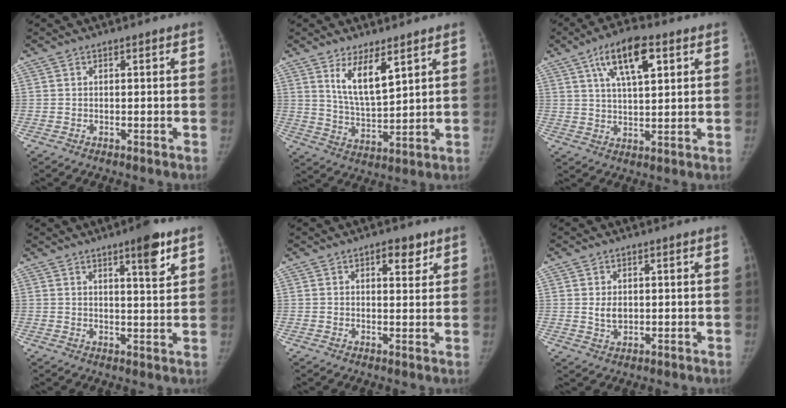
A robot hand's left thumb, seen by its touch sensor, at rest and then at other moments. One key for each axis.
{"total": 8.6, "fx": 4.9, "fy": 2.7, "fz": 6.6, "tx": -0.106, "ty": -0.044, "tz": 0.100}
{"total": 11.5, "fx": 5.2, "fy": 4.4, "fz": 9.3, "tx": -0.145, "ty": -0.010, "tz": 0.090}
{"total": 6.7, "fx": 4.0, "fy": 1.3, "fz": 5.2, "tx": -0.067, "ty": -0.024, "tz": 0.057}
{"total": 4.4, "fx": 2.5, "fy": 2.1, "fz": 2.9, "tx": -0.020, "ty": -0.011, "tz": 0.033}
{"total": 2.8, "fx": 0.4, "fy": 2.0, "fz": 1.9, "tx": -0.025, "ty": -0.007, "tz": 0.013}